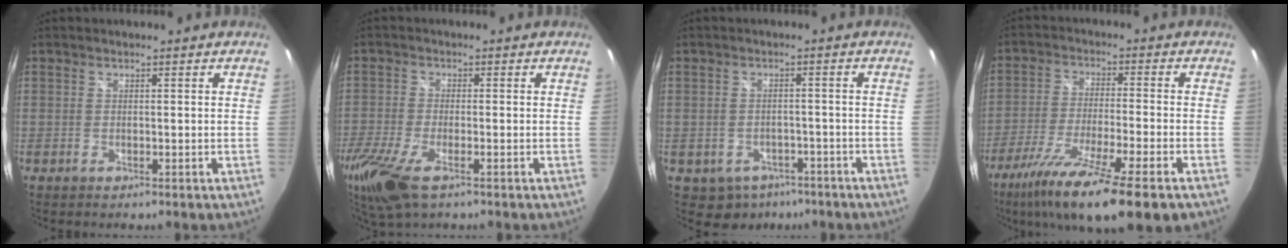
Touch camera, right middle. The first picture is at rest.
{"total": 13.6, "force": [-8.0, 4.8, 9.8], "torque": [-0.232, -0.059, -0.150]}
{"total": 6.4, "force": [-4.0, 4.6, 1.9], "torque": [-0.045, 0.002, -0.042]}
{"total": 17.4, "force": [-11.3, 1.3, 13.1], "torque": [-0.249, -0.060, -0.195]}